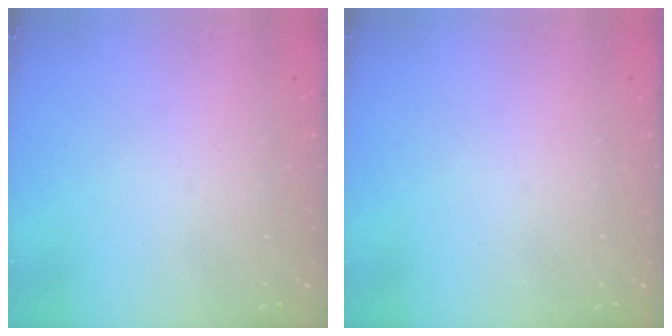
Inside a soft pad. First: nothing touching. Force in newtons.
{"total": 0.0}